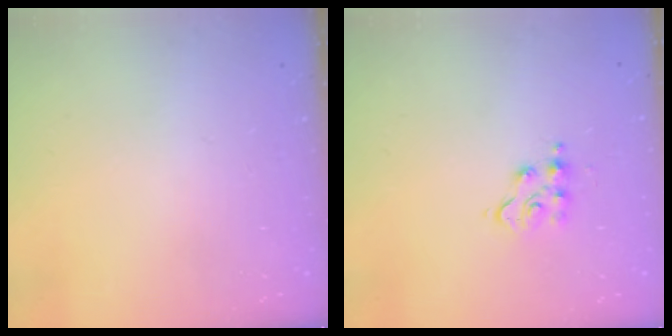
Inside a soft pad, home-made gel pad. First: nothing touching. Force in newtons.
{"total": 6.7, "press": 6.7, "slide": 0.5}